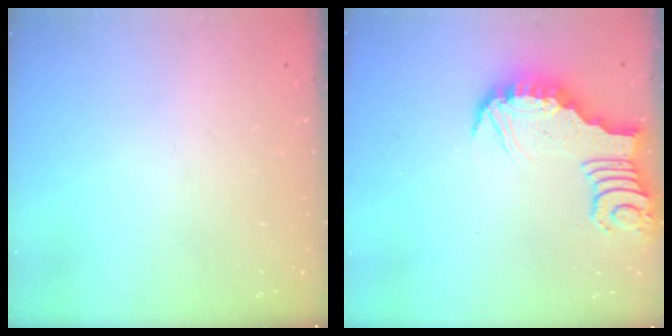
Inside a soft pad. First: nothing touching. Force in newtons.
{"total": 3.4, "press": 3.4, "slide": 0.1}